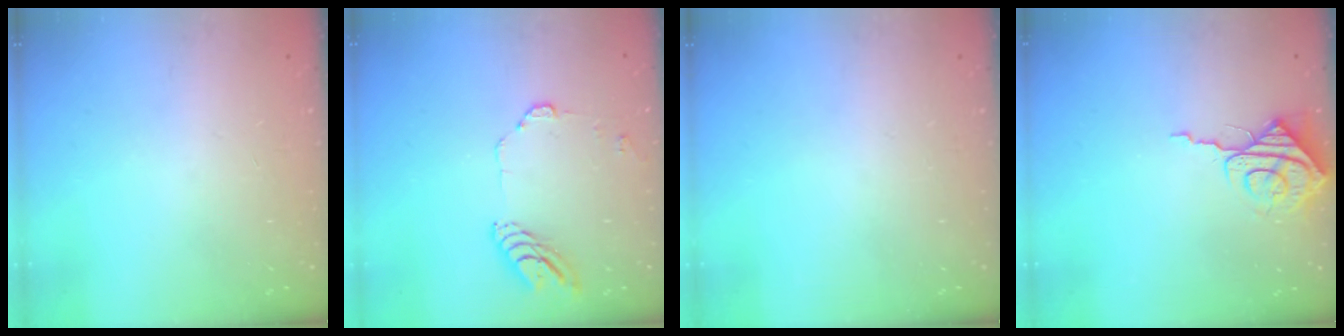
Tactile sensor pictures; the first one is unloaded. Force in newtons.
{"total": 9.6, "press": 9.6, "slide": 0.3}
{"total": 0.0}
{"total": 7.7, "press": 7.7, "slide": 0.4}